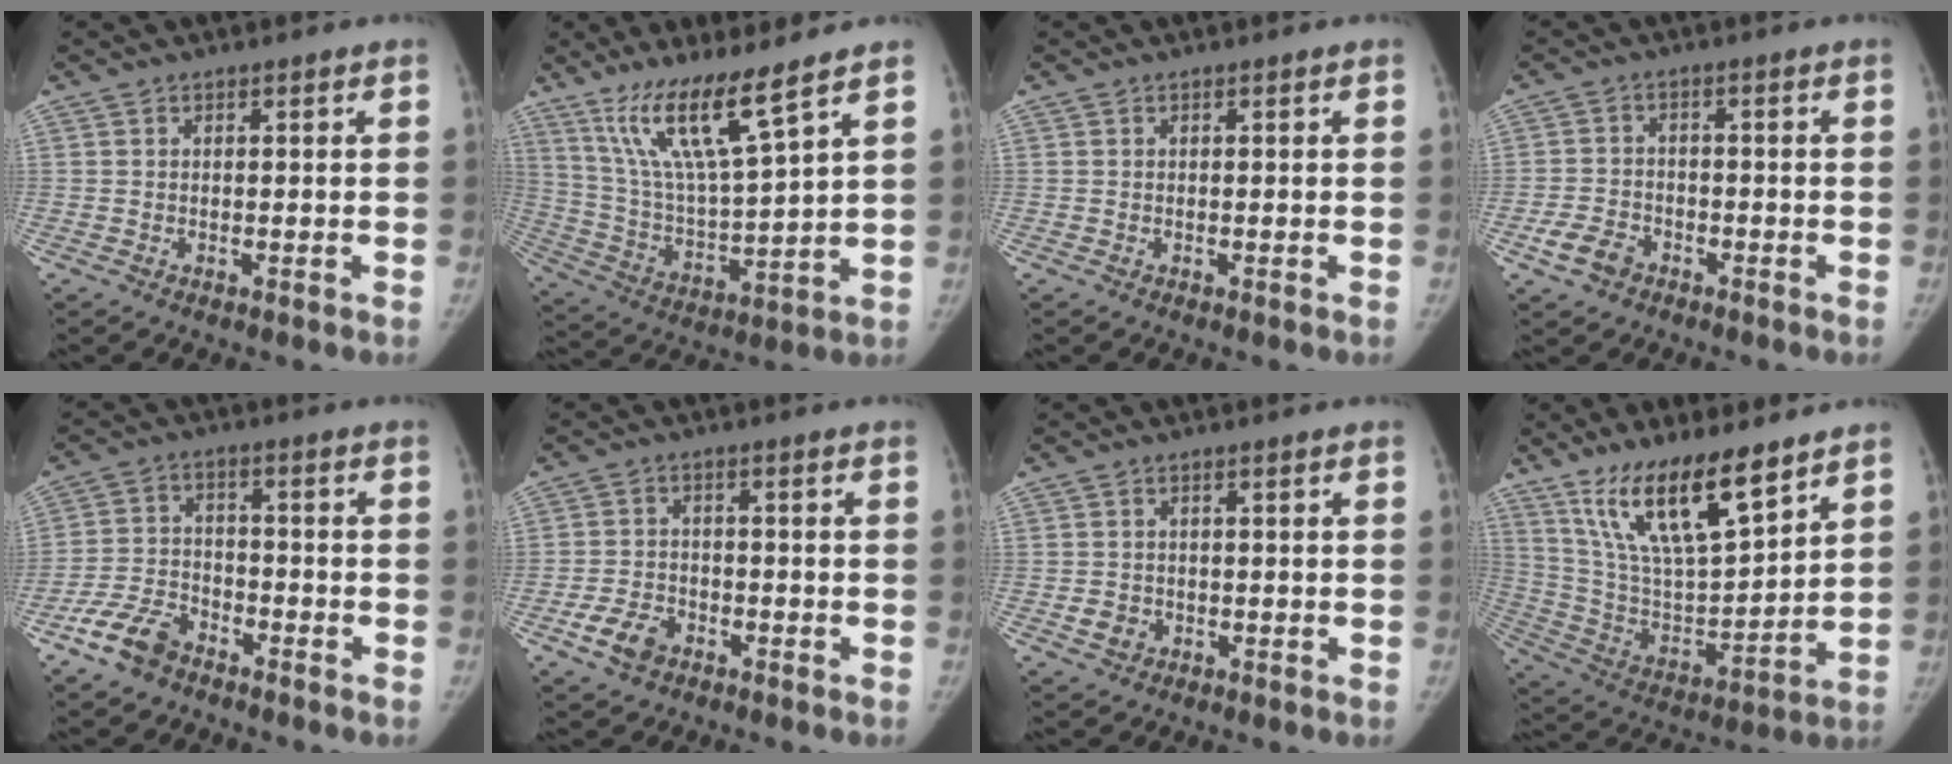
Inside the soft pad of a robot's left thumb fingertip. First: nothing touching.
{"total": 14.2, "force": [9.6, 1.3, 10.3], "torque": [-0.190, -0.059, 0.198]}
{"total": 0.0}
{"total": 5.2, "force": [-2.9, 3.6, 2.3], "torque": [-0.044, 0.019, -0.051]}
{"total": 8.1, "force": [-5.7, 4.6, 3.6], "torque": [-0.071, 0.024, -0.113]}
{"total": 5.9, "force": [-3.2, 4.0, 3.0], "torque": [-0.052, 0.017, -0.056]}
{"total": 2.8, "force": [-0.8, 2.4, 1.2], "torque": [-0.014, 0.004, -0.009]}
{"total": 19.0, "force": [12.8, 5.6, 12.9], "torque": [-0.205, -0.062, 0.248]}